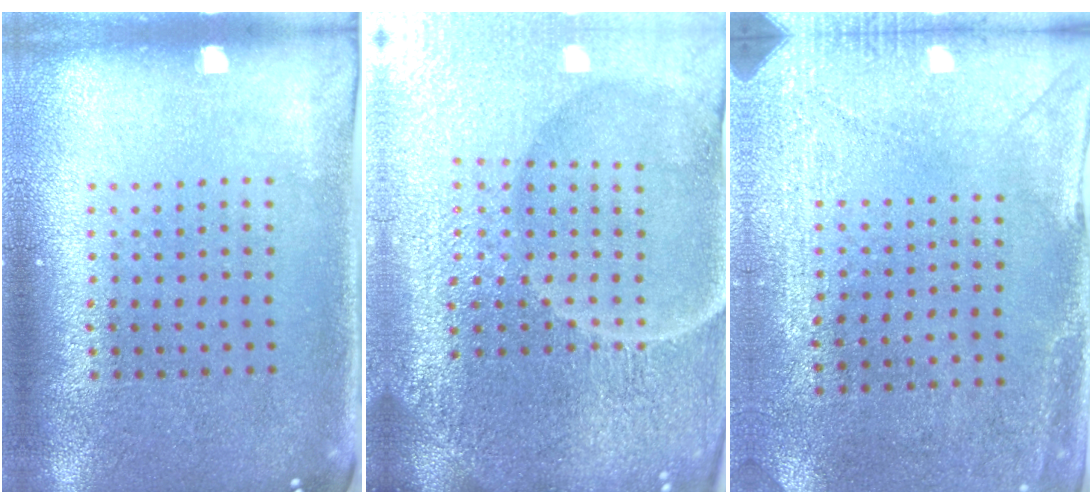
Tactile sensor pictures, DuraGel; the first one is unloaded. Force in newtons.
{"total": 6.4, "press": 5.7, "slide": 2.9}
{"total": 2.9, "press": 2.4, "slide": 1.6}